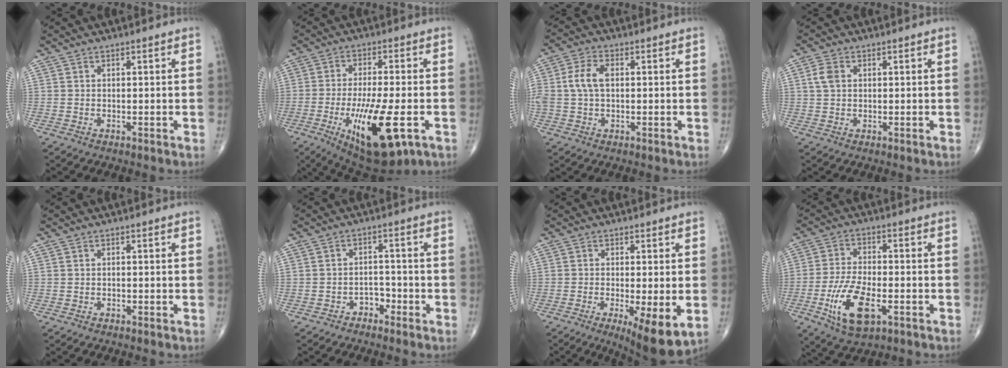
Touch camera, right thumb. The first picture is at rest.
{"total": 16.9, "force": [-5.8, 5.5, 14.9], "torque": [-0.258, -0.007, -0.079]}
{"total": 5.9, "force": [0.5, 3.5, 4.8], "torque": [-0.112, 0.015, 0.008]}
{"total": 3.1, "force": [0.7, 2.2, 2.1], "torque": [-0.044, 0.005, 0.013]}
{"total": 0.0}
{"total": 2.8, "force": [-2.0, 1.8, 0.8], "torque": [0.001, 0.019, -0.035]}
{"total": 10.0, "force": [-3.1, 2.6, 9.1], "torque": [-0.140, -0.022, -0.044]}
{"total": 11.7, "force": [-4.2, 5.2, 9.6], "torque": [-0.189, 0.006, -0.073]}